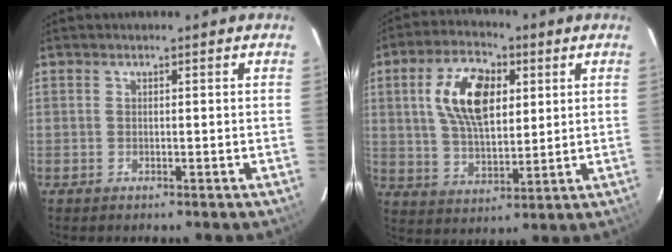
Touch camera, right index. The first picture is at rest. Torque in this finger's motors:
{"motor_torque": [1.28, 0.86, 0.36, 0.15]}